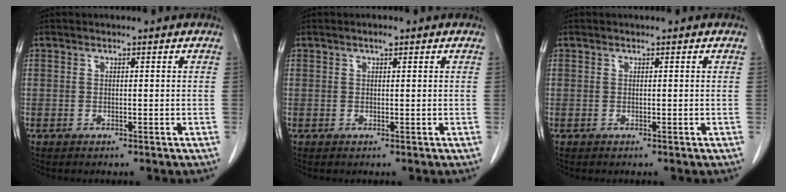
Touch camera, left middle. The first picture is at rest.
{"total": 0.7, "force": [0.4, 0.2, 0.5], "torque": [-0.012, -0.001, 0.006]}
{"total": 0.0}